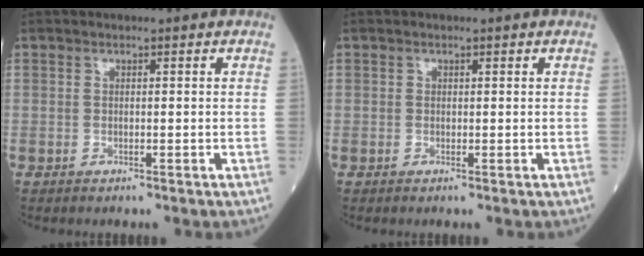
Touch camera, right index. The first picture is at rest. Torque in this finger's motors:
{"motor_torque": [-0.15, 0.11, -0.06, -0.01]}